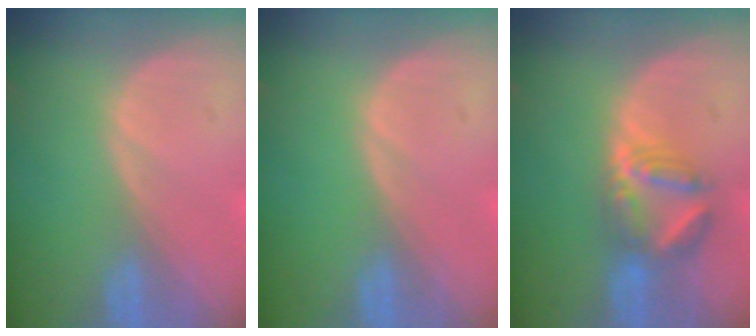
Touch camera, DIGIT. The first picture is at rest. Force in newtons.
{"total": 0.0}
{"total": 5.9, "press": 5.9, "slide": 0.3}